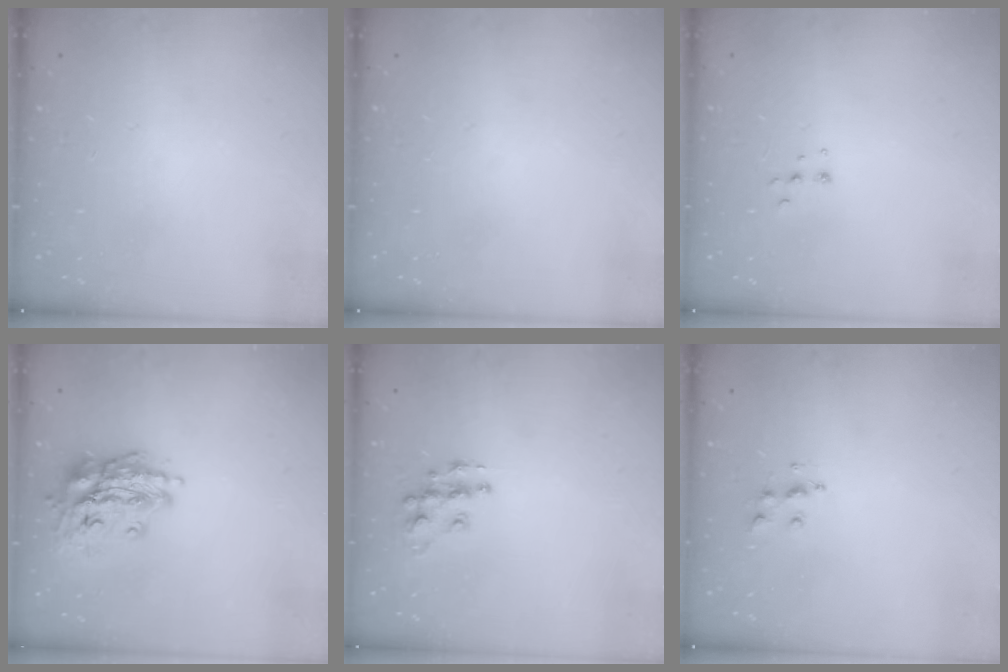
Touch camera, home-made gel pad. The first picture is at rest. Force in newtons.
{"total": 0.0}
{"total": 3.9, "press": 3.9, "slide": 0.6}
{"total": 14.5, "press": 14.3, "slide": 2.1}
{"total": 9.3, "press": 9.3, "slide": 0.4}
{"total": 5.7, "press": 5.7, "slide": 0.4}